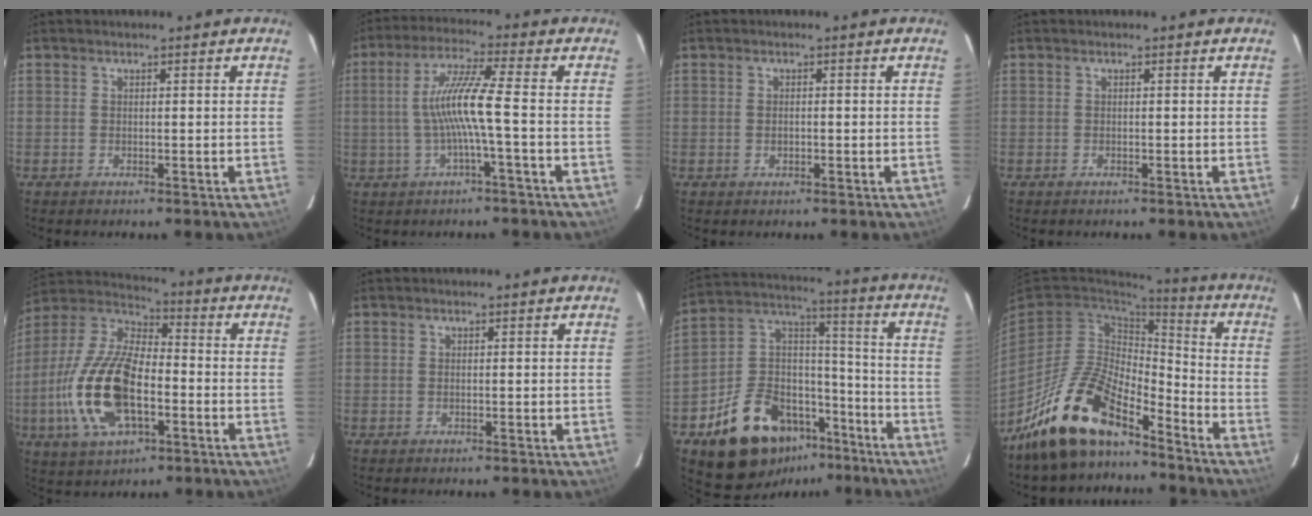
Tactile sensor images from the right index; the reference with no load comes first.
{"total": 8.7, "force": [-1.4, -0.9, 8.5], "torque": [-0.171, 0.005, -0.022]}
{"total": 1.0, "force": [-0.2, 0.6, 0.7], "torque": [-0.013, 0.002, -0.004]}
{"total": 0.0}
{"total": 19.1, "force": [-5.0, 8.8, 16.1], "torque": [-0.349, -0.007, -0.097]}
{"total": 0.0}
{"total": 20.3, "force": [-12.1, 12.8, 10.0], "torque": [-0.209, 0.060, -0.176]}
{"total": 16.9, "force": [-12.9, 6.1, 9.1], "torque": [-0.186, 0.001, -0.238]}